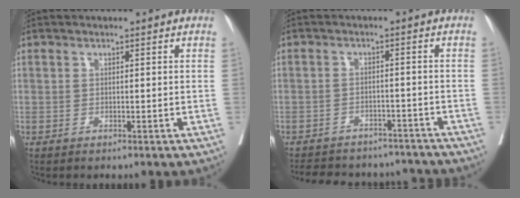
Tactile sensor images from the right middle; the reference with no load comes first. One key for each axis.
{"total": 15.0, "fx": -13.6, "fy": 5.2, "fz": 3.8, "tx": -0.090, "ty": 0.011, "tz": -0.171}